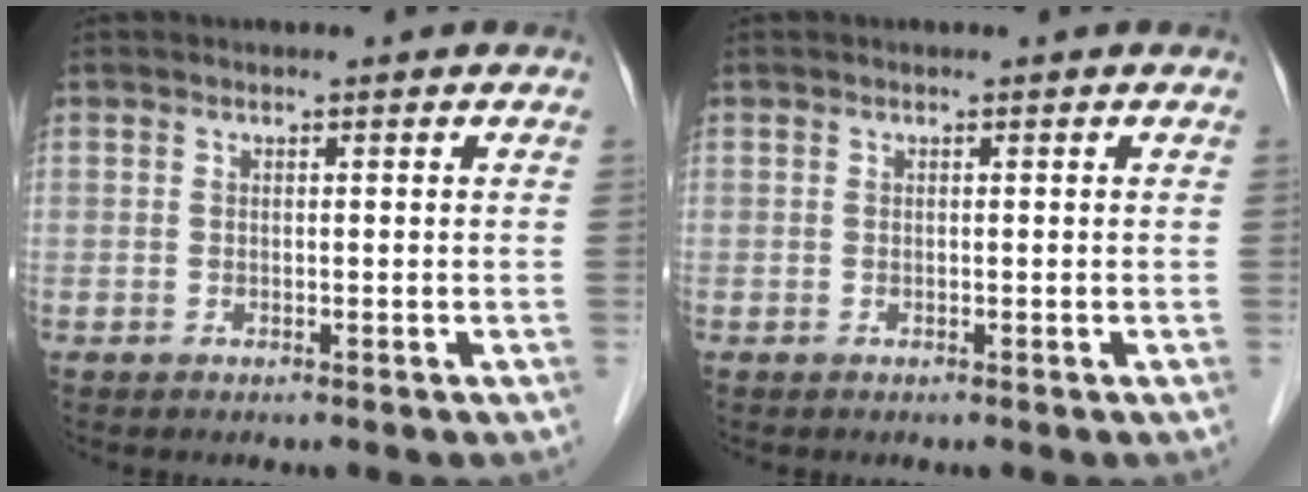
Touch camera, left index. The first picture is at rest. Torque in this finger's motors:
{"motor_torque": [0.00, 0.00, 0.00, -0.01]}